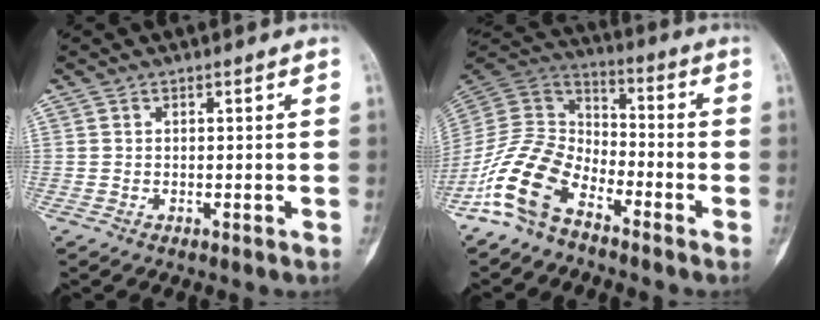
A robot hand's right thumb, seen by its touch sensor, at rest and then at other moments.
{"total": 13.3, "force": [-8.3, 7.3, 7.3], "torque": [-0.141, 0.069, -0.180]}